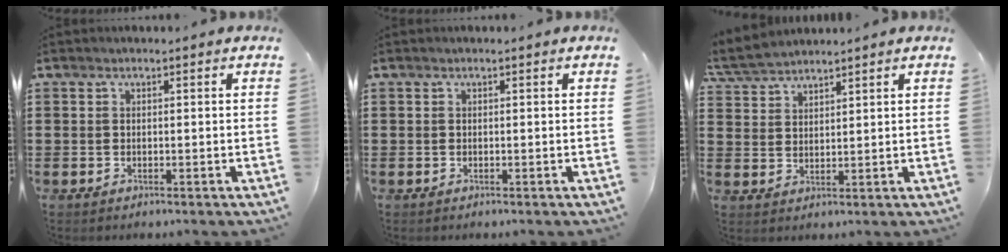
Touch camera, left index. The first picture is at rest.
{"total": 0.0}
{"total": 3.8, "force": [3.6, 0.6, 0.8], "torque": [-0.031, -0.006, 0.067]}